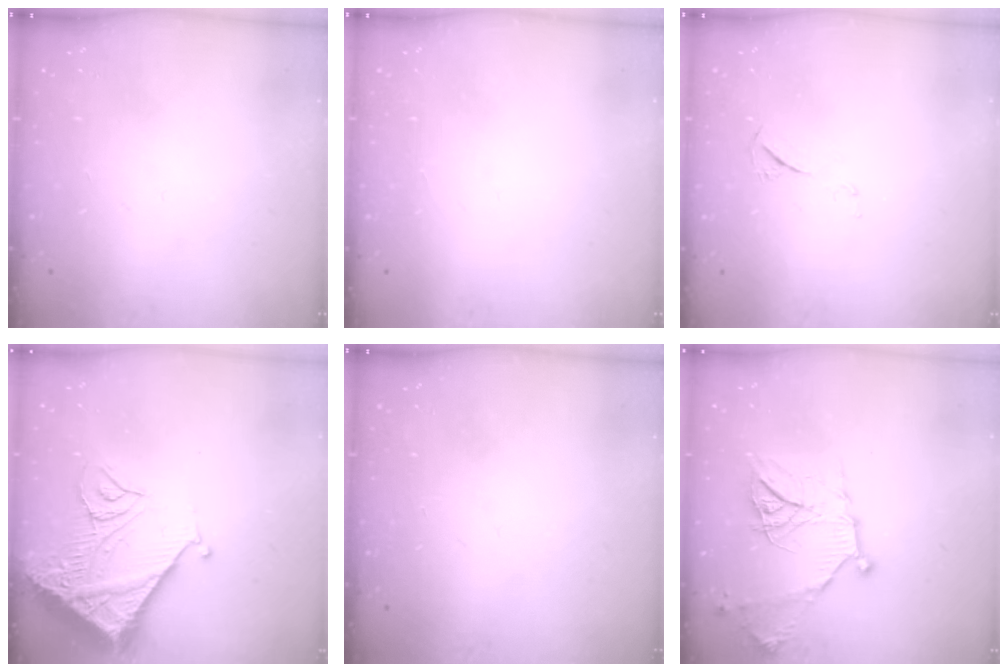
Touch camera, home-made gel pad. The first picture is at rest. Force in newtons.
{"total": 1.5, "press": 1.5, "slide": 0.1}
{"total": 4.5, "press": 4.5, "slide": 0.6}
{"total": 14.7, "press": 14.6, "slide": 1.7}
{"total": 0.0}
{"total": 16.2, "press": 16.2, "slide": 0.4}